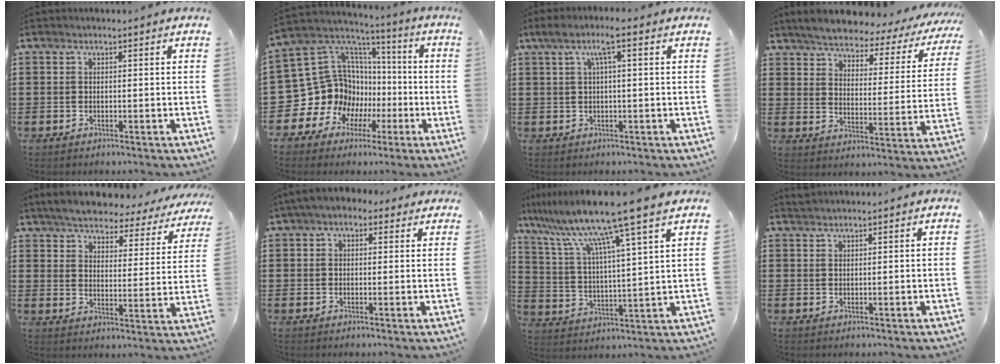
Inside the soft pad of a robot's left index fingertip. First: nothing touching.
{"total": 16.0, "force": [-2.4, 14.8, 5.7], "torque": [-0.184, -0.033, -0.009]}
{"total": 4.0, "force": [1.0, 0.2, 3.9], "torque": [-0.076, 0.004, 0.014]}
{"total": 4.2, "force": [4.0, 0.7, 1.2], "torque": [-0.048, -0.032, 0.060]}
{"total": 5.0, "force": [4.8, 0.7, 1.2], "torque": [-0.050, -0.030, 0.079]}
{"total": 2.9, "force": [1.7, 1.8, 1.5], "torque": [-0.035, 0.009, 0.030]}
{"total": 12.0, "force": [9.6, -0.8, 7.1], "torque": [-0.175, -0.055, 0.153]}
{"total": 1.1, "force": [1.1, 0.0, 0.2], "torque": [-0.004, 0.000, 0.022]}